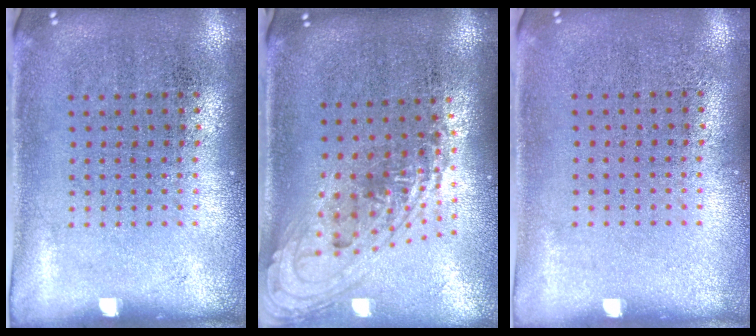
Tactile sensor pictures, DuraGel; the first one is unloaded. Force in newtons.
{"total": 1.7, "press": 1.3, "slide": 1.0}
{"total": 0.0}